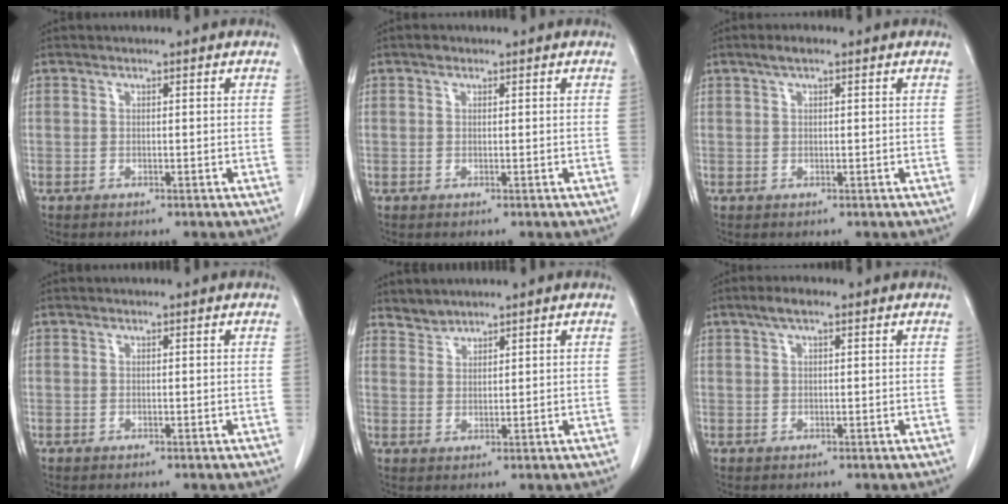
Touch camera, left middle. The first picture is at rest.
{"total": 0.6, "force": [0.5, 0.4, 0.2], "torque": [-0.005, 0.002, 0.005]}
{"total": 2.0, "force": [1.3, 0.4, 1.5], "torque": [-0.031, 0.010, 0.022]}
{"total": 0.0}
{"total": 2.1, "force": [2.0, 0.3, -0.4], "torque": [0.008, 0.004, 0.041]}
{"total": 2.6, "force": [1.5, 0.6, 2.0], "torque": [-0.040, 0.013, 0.027]}